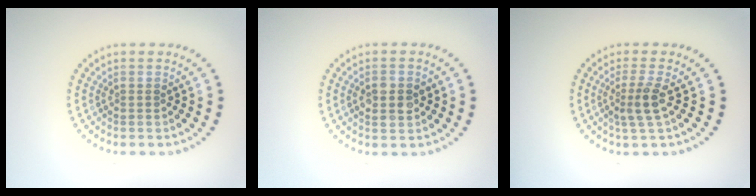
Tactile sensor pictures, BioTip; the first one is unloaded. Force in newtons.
{"total": 2.8, "press": 2.8, "slide": 0.2}
{"total": 2.5, "press": 1.9, "slide": 1.6}